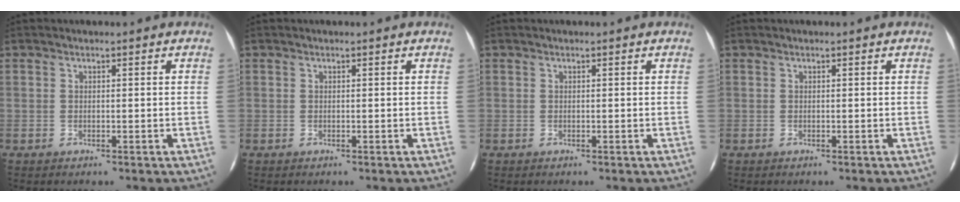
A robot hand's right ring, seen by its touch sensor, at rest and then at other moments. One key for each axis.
{"total": 0.0}
{"total": 0.0}
{"total": 0.0}